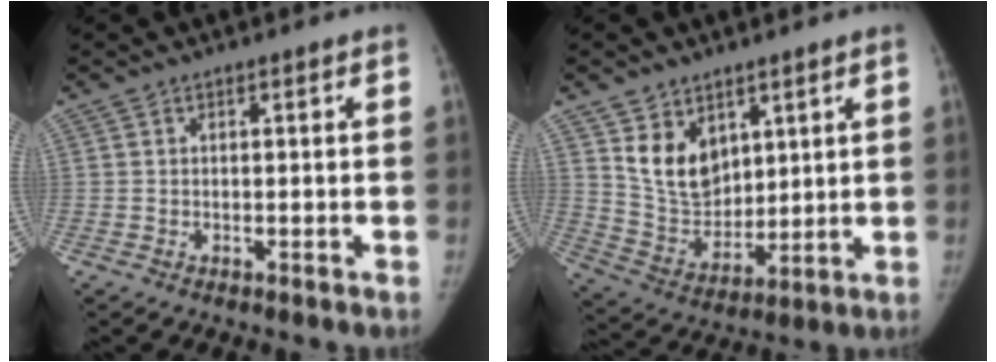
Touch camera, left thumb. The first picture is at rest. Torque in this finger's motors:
{"motor_torque": [0.05, 0.30, 0.03, -0.12, 0.04]}